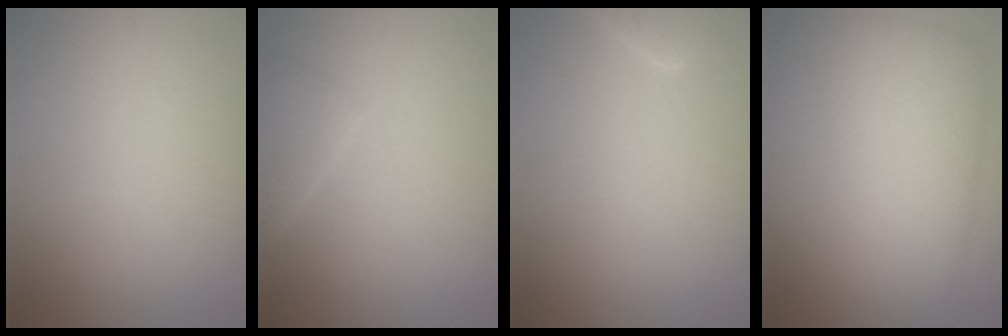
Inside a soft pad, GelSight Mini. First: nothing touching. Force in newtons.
{"total": 2.0, "press": 2.0, "slide": 0.1}
{"total": 2.4, "press": 2.4, "slide": 0.3}
{"total": 12.2, "press": 12.1, "slide": 0.7}